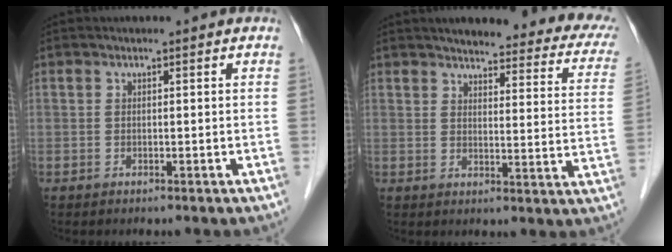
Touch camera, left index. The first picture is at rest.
{"total": 20.7, "force": [17.6, 4.6, 9.8], "torque": [-0.095, -0.023, 0.183]}